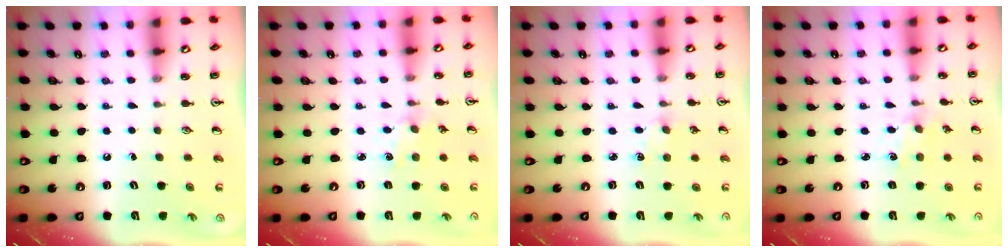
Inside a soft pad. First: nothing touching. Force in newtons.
{"total": 1.7, "press": 1.6, "slide": 0.4}
{"total": 3.1, "press": 3.0, "slide": 0.3}
{"total": 1.0, "press": 1.0, "slide": 0.2}